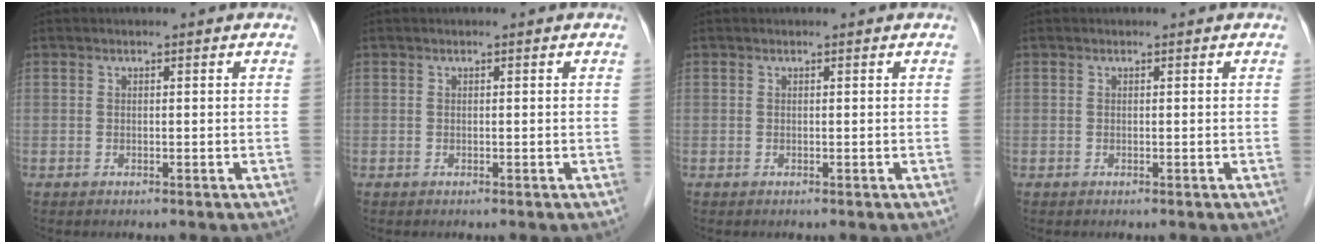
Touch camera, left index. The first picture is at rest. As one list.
[{"total": 0.0}, {"total": 0.0}, {"total": 0.0}]